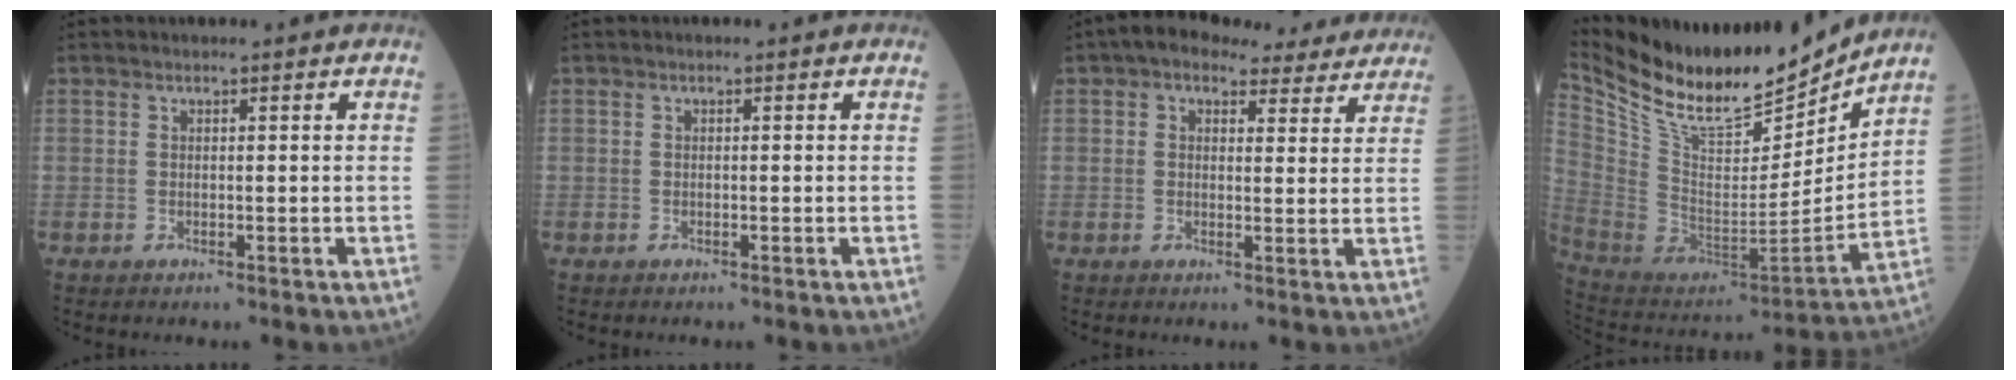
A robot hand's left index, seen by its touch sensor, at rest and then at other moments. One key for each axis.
{"total": 0.0}
{"total": 11.2, "fx": 9.4, "fy": 4.6, "fz": 4.0, "tx": -0.031, "ty": 0.031, "tz": 0.100}
{"total": 22.8, "fx": 20.0, "fy": 4.7, "fz": 9.8, "tx": -0.188, "ty": -0.034, "tz": 0.344}